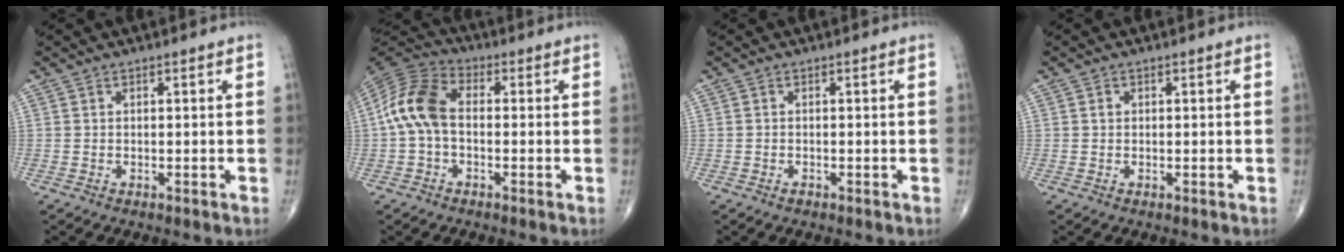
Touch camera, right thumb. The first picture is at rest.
{"total": 10.4, "force": [-0.4, 6.6, 8.0], "torque": [-0.160, 0.029, -0.021]}
{"total": 0.6, "force": [-0.4, 0.3, 0.2], "torque": [-0.001, 0.002, -0.009]}
{"total": 0.7, "force": [0.1, 0.6, 0.3], "torque": [-0.004, 0.001, 0.001]}